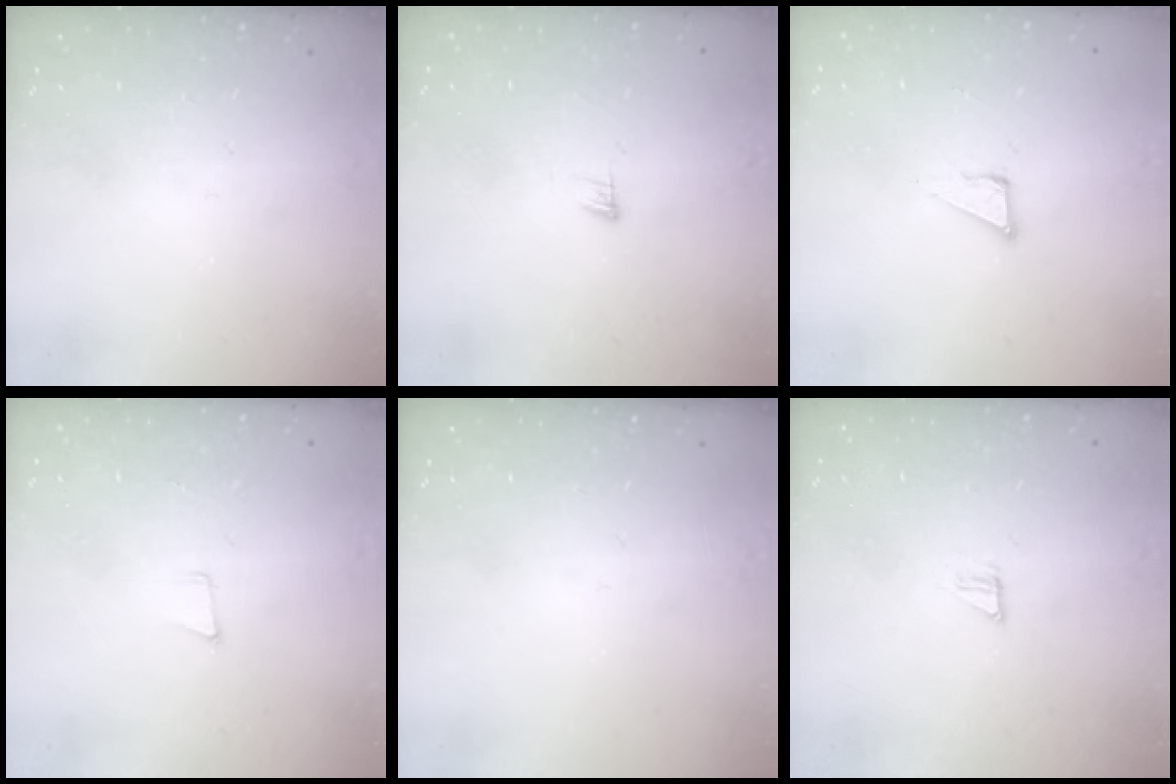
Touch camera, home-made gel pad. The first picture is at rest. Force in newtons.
{"total": 3.3, "press": 3.3, "slide": 0.2}
{"total": 5.3, "press": 5.2, "slide": 0.3}
{"total": 4.6, "press": 3.6, "slide": 2.9}
{"total": 0.0}
{"total": 5.1, "press": 5.1, "slide": 0.4}